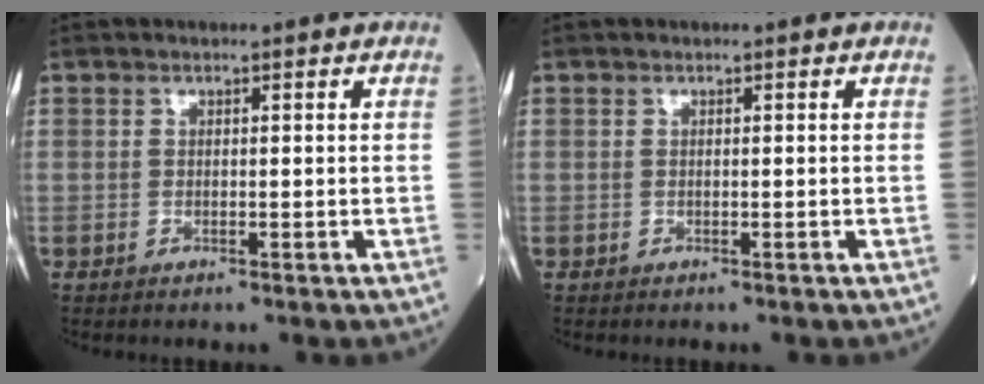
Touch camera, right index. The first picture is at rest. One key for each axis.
{"total": 0.0}